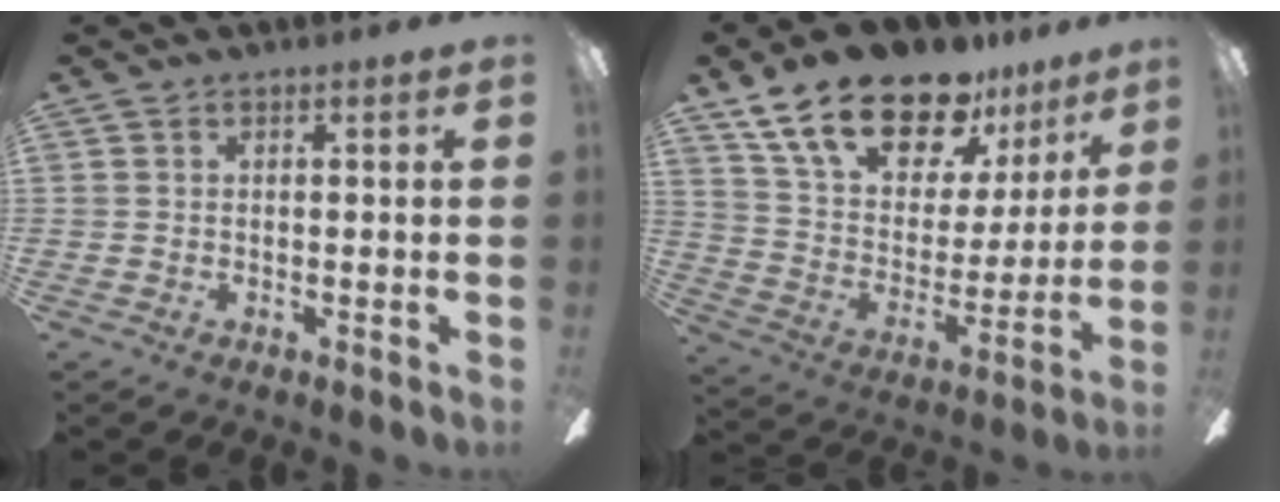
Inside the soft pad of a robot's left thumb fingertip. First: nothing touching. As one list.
[{"total": 21.7, "force": [16.1, 9.8, 10.7], "torque": [-0.195, -0.105, 0.290]}]